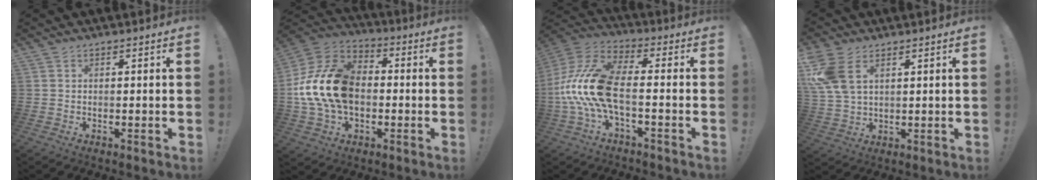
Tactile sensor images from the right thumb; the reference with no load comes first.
{"total": 20.8, "force": [-0.4, 14.7, 14.6], "torque": [-0.274, 0.029, 0.005]}
{"total": 16.9, "force": [-2.9, 8.2, 14.4], "torque": [-0.294, 0.024, -0.041]}
{"total": 9.6, "force": [4.0, 5.6, 6.7], "torque": [-0.134, -0.014, 0.078]}